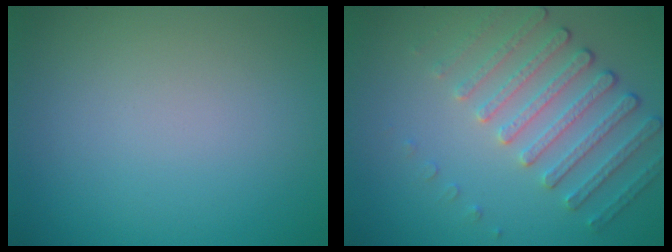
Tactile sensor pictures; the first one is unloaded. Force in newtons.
{"total": 4.6, "press": 3.6, "slide": 2.8}